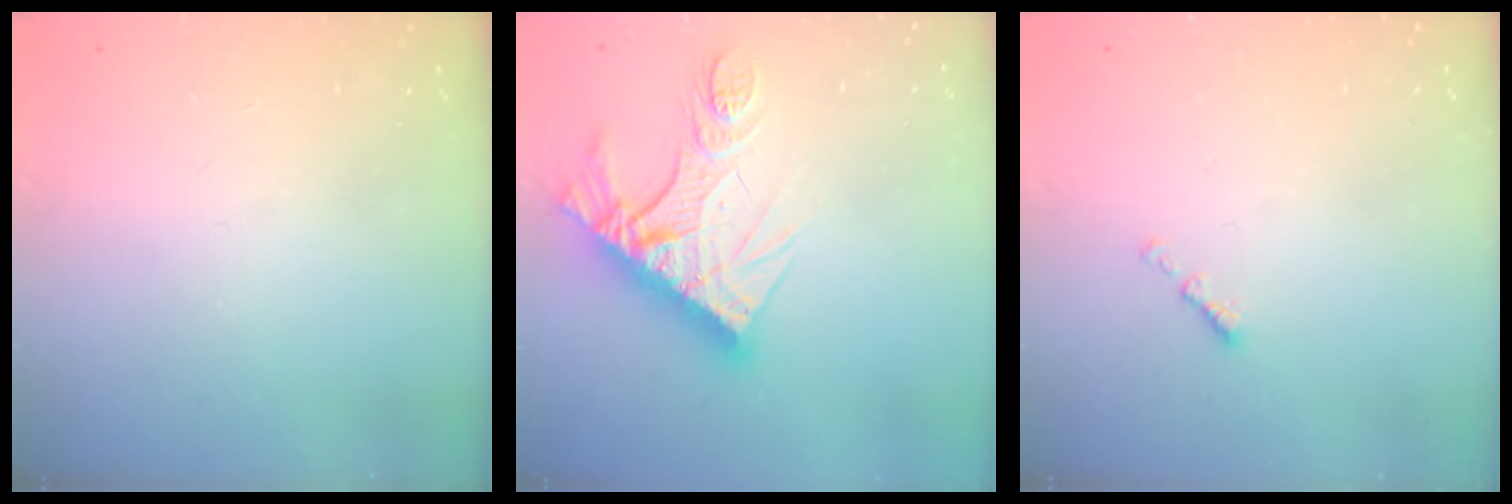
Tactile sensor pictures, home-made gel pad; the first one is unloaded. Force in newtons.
{"total": 15.0, "press": 14.9, "slide": 1.4}
{"total": 0.0}